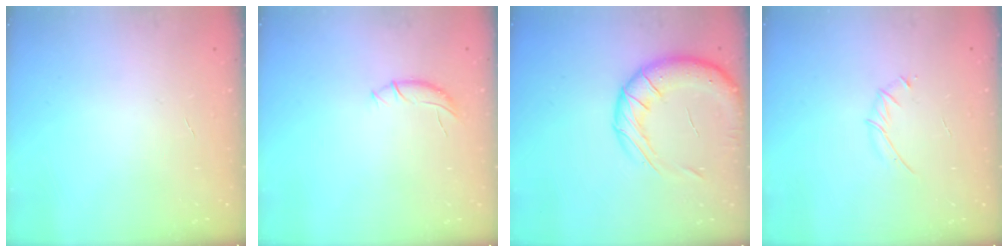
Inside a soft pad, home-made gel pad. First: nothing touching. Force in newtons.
{"total": 6.8, "press": 6.7, "slide": 1.2}
{"total": 16.4, "press": 16.3, "slide": 1.9}
{"total": 3.3, "press": 3.2, "slide": 0.9}